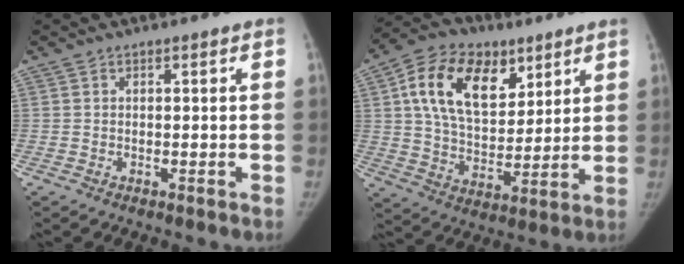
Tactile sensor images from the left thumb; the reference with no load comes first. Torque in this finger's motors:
{"motor_torque": [0.71, 0.80, 1.75, -1.02, 0.10]}